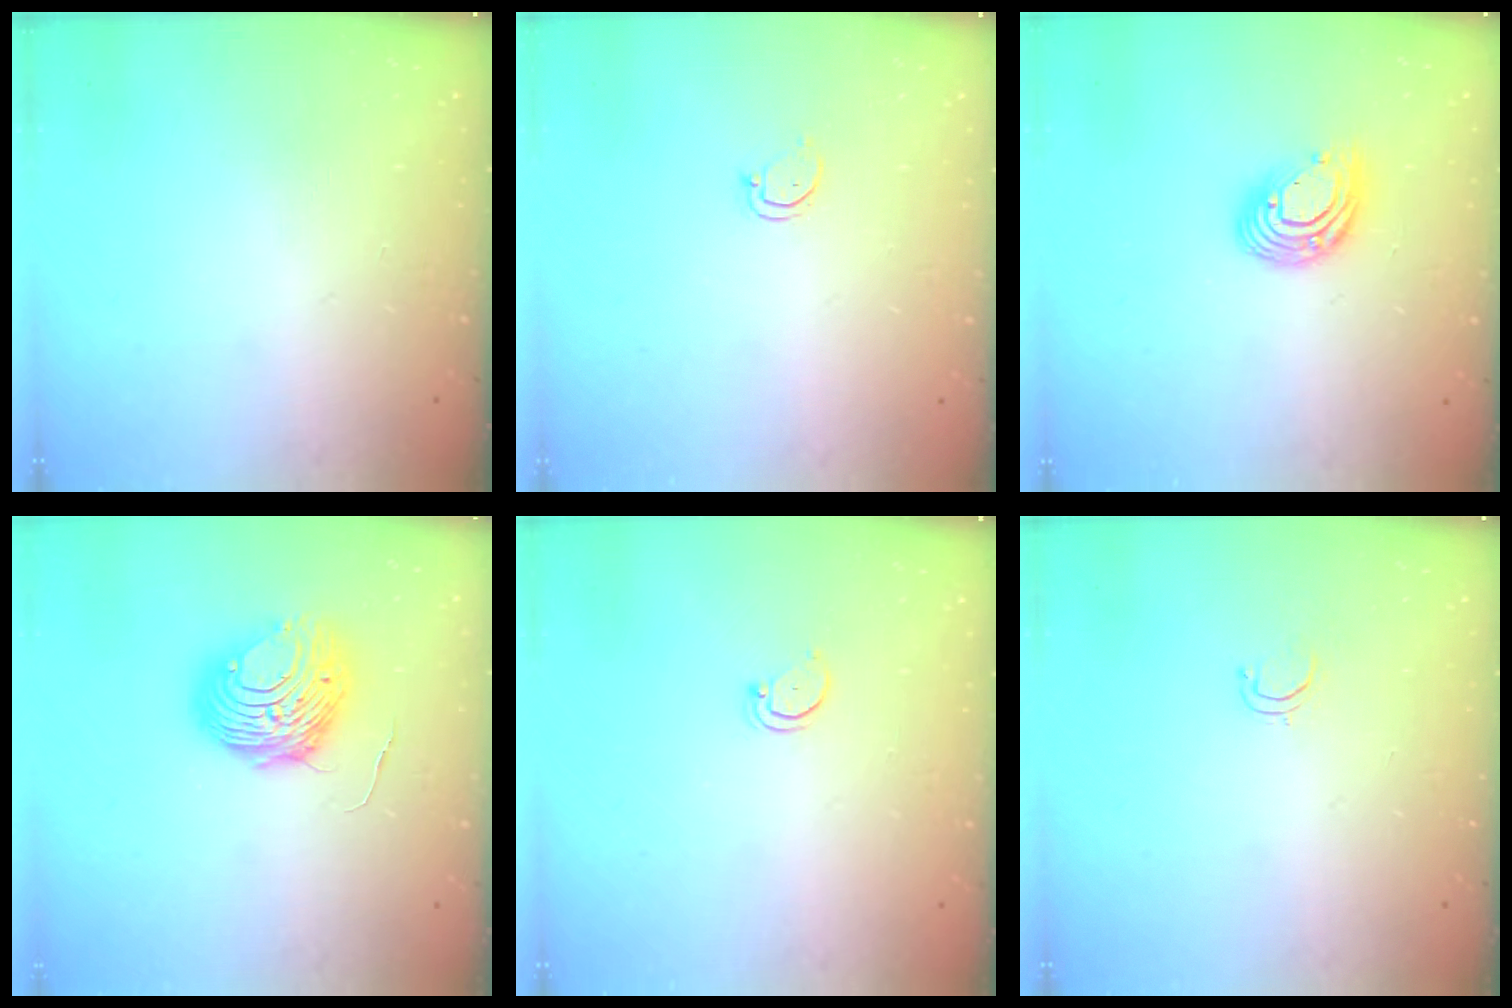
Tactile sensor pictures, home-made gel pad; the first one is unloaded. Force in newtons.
{"total": 2.5, "press": 2.5, "slide": 0.3}
{"total": 12.1, "press": 12.0, "slide": 1.2}
{"total": 9.7, "press": 9.6, "slide": 1.1}
{"total": 2.7, "press": 2.7, "slide": 0.2}
{"total": 3.3, "press": 3.2, "slide": 0.3}